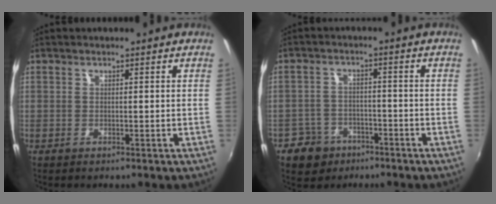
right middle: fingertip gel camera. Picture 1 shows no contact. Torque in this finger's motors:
{"motor_torque": [0.44, -0.36, -0.05, 0.00]}